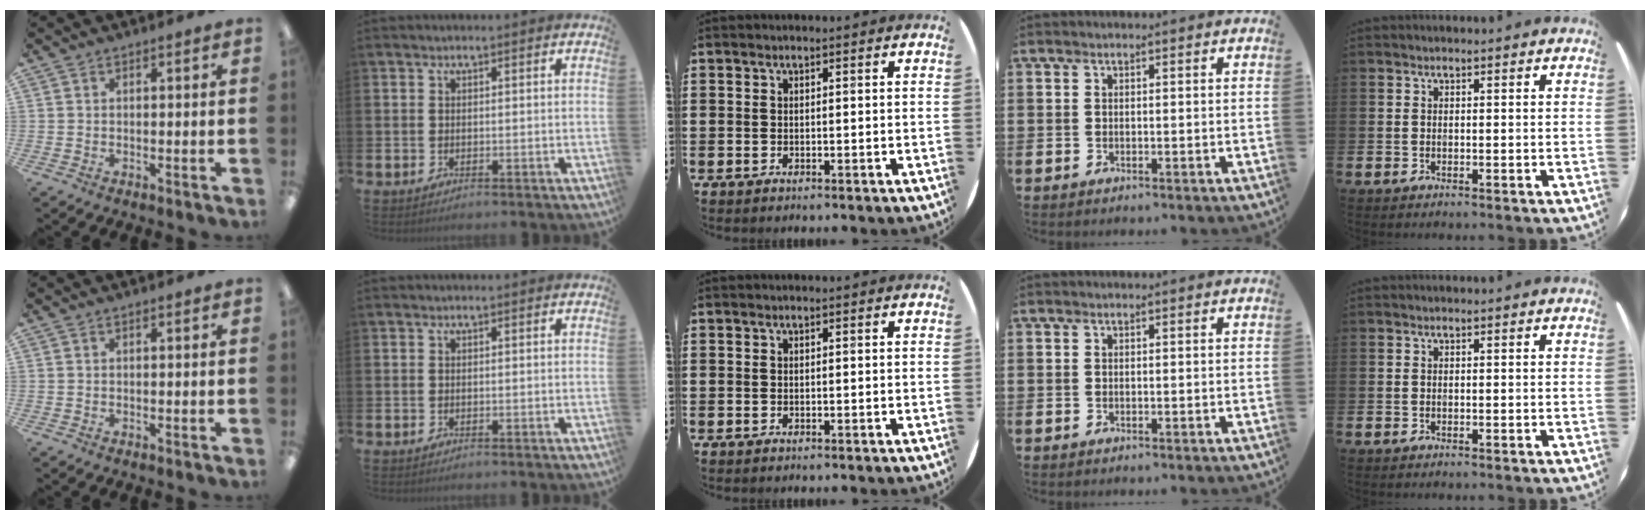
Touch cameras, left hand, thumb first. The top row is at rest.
{}